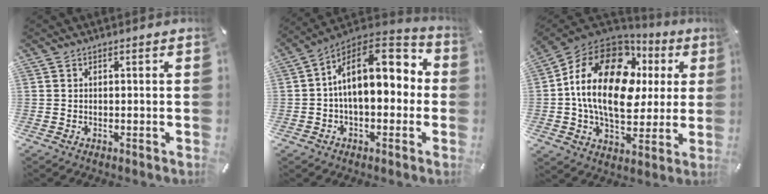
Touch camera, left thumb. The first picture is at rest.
{"total": 17.0, "force": [3.3, 10.4, 12.9], "torque": [-0.193, -0.014, 0.064]}
{"total": 22.4, "force": [4.1, 14.7, 16.4], "torque": [-0.315, -0.003, 0.068]}